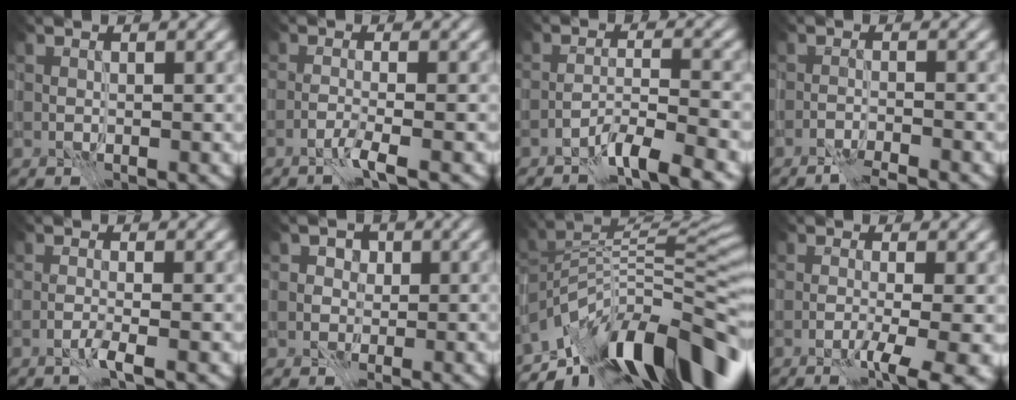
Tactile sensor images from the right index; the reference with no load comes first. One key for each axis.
{"total": 1.9, "fx": -1.6, "fy": -0.1, "fz": 1.1, "tx": -0.016, "ty": 0.007, "tz": -0.040}
{"total": 4.4, "fx": -3.7, "fy": 0.2, "fz": 2.3, "tx": -0.035, "ty": 0.009, "tz": -0.070}
{"total": 3.0, "fx": -2.7, "fy": 0.0, "fz": 1.1, "tx": -0.025, "ty": 0.006, "tz": -0.055}
{"total": 1.6, "fx": -1.4, "fy": -0.1, "fz": 0.8, "tx": -0.012, "ty": 0.007, "tz": -0.034}
{"total": 1.9, "fx": 0.1, "fy": 1.8, "fz": 0.5, "tx": 0.012, "ty": 0.014, "tz": -0.012}
{"total": 14.0, "fx": -8.8, "fy": 5.1, "fz": 9.6, "tx": -0.168, "ty": 0.022, "tz": -0.153}
{"total": 4.7, "fx": -2.8, "fy": 0.7, "fz": 3.7, "tx": -0.052, "ty": 0.003, "tz": -0.047}